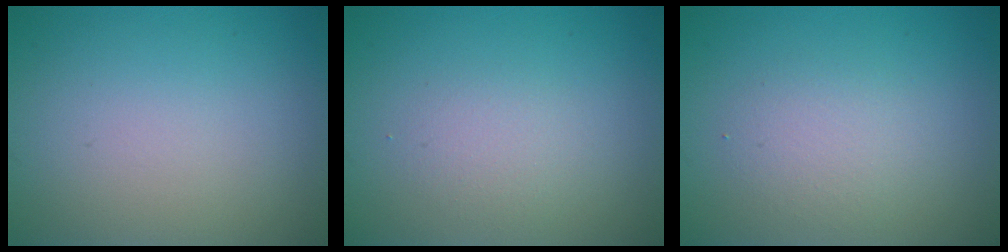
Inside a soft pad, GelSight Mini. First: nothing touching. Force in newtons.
{"total": 1.6, "press": 1.6, "slide": 0.1}
{"total": 2.2, "press": 2.2, "slide": 0.2}